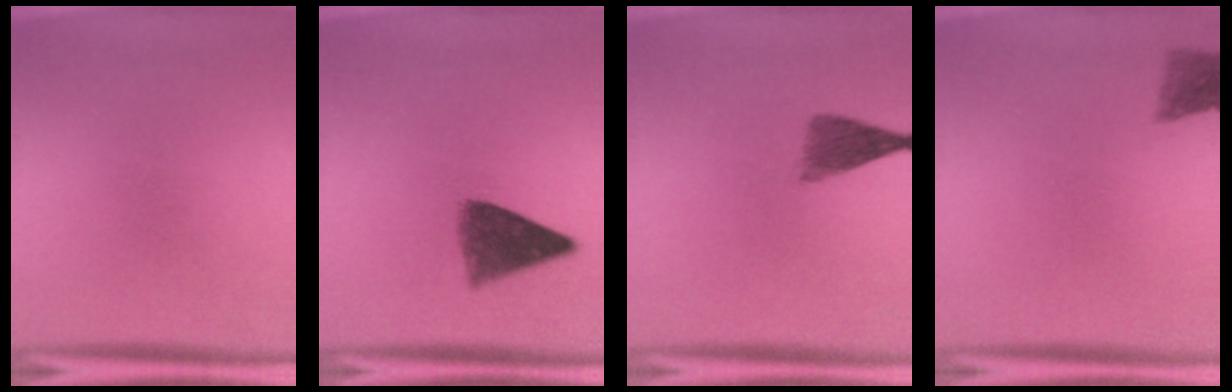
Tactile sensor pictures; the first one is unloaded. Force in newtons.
{"total": 7.1}
{"total": 4.0}
{"total": 2.8}